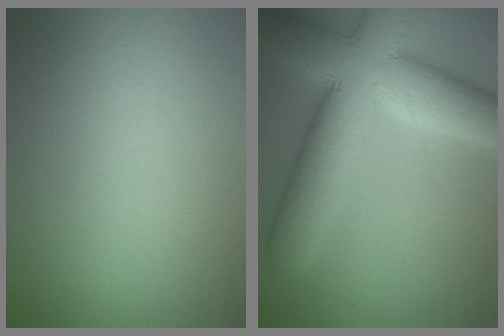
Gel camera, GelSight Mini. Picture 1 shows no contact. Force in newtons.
{"total": 11.7, "press": 11.7, "slide": 0.7}